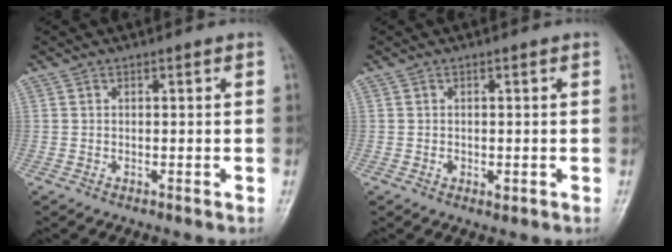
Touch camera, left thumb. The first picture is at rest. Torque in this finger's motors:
{"motor_torque": [-0.05, 0.06, -0.08, -0.10, 0.00]}